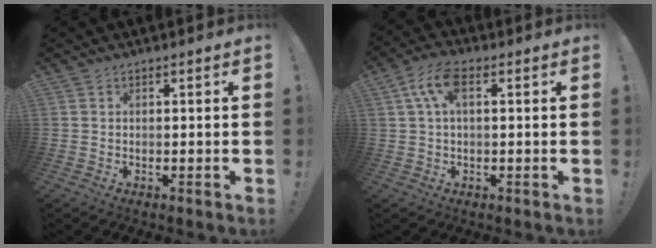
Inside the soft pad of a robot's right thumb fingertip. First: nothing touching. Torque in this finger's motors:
{"motor_torque": [0.02, 0.06, 0.21, -0.17, 0.00]}